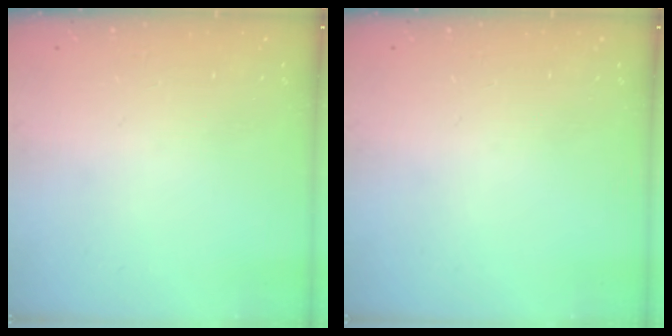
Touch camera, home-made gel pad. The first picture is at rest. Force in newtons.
{"total": 0.0}